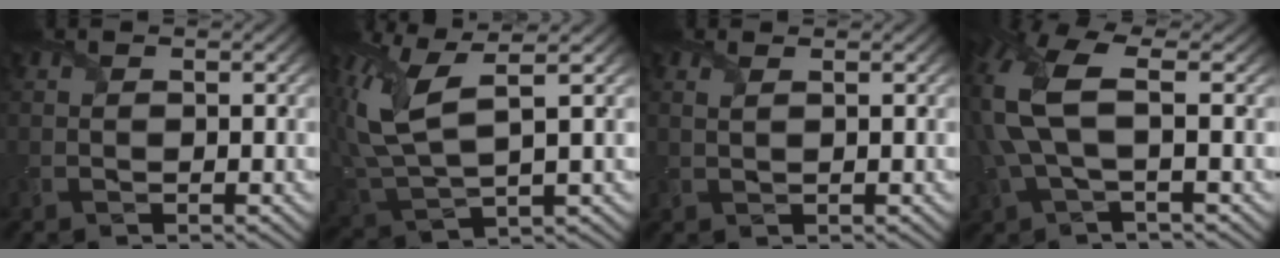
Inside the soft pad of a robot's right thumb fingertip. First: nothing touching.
{"total": 10.8, "force": [3.0, 4.3, 9.5], "torque": [-0.239, 0.005, 0.059]}
{"total": 0.9, "force": [0.5, 0.1, 0.8], "torque": [-0.015, -0.002, 0.014]}
{"total": 9.5, "force": [0.8, 4.1, 8.5], "torque": [-0.227, 0.010, 0.009]}